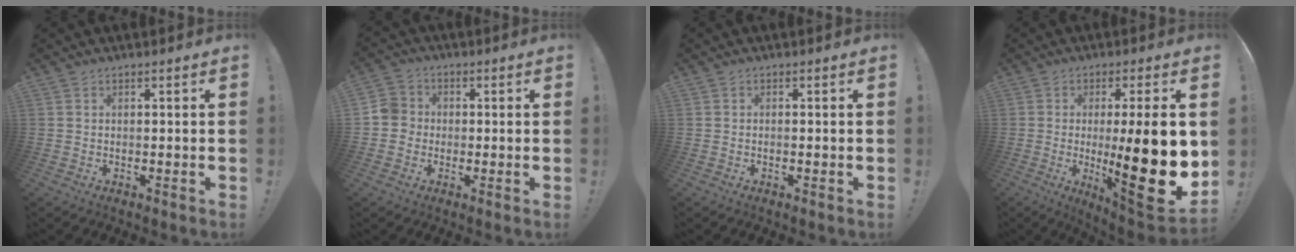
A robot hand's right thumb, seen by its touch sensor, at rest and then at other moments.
{"total": 5.9, "force": [-1.2, 5.5, 1.7], "torque": [-0.031, 0.024, -0.021]}
{"total": 0.6, "force": [-0.6, 0.0, 0.2], "torque": [-0.013, 0.003, -0.008]}
{"total": 22.9, "force": [-1.9, 4.6, 22.4], "torque": [-0.350, -0.025, -0.024]}